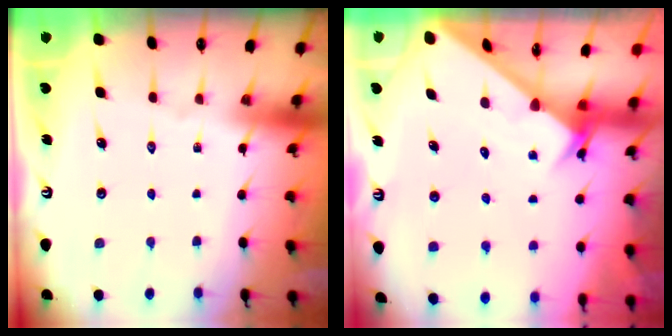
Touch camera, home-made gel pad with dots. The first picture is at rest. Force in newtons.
{"total": 2.7, "press": 2.7, "slide": 0.2}